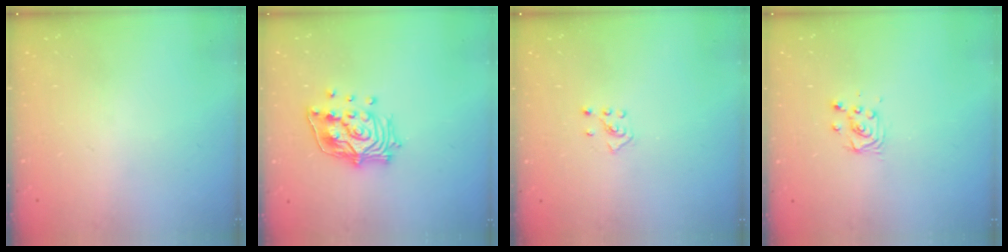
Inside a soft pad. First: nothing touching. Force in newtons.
{"total": 14.9, "press": 14.8, "slide": 2.2}
{"total": 2.5, "press": 2.4, "slide": 0.7}
{"total": 3.8, "press": 3.7, "slide": 0.5}